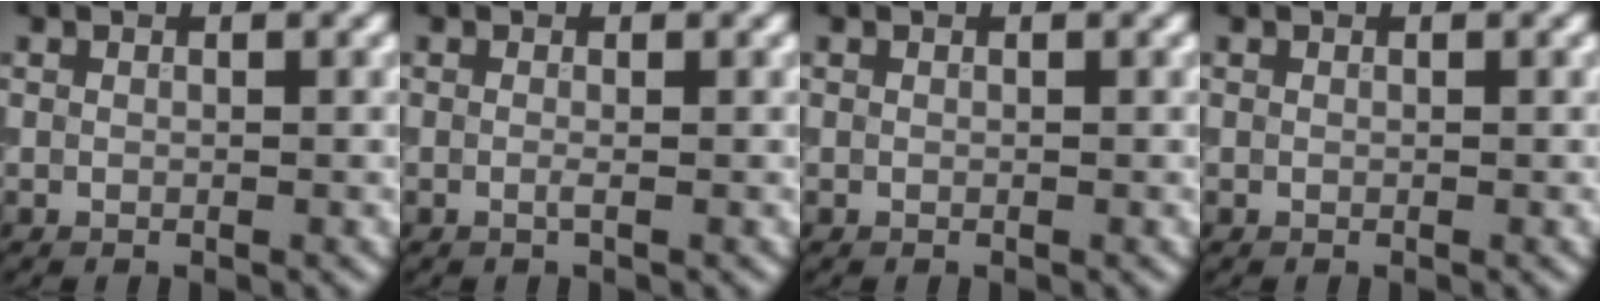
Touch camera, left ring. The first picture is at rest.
{"total": 0.5, "force": [-0.1, 0.1, 0.5], "torque": [-0.010, -0.005, -0.004]}
{"total": 0.0}
{"total": 0.0}